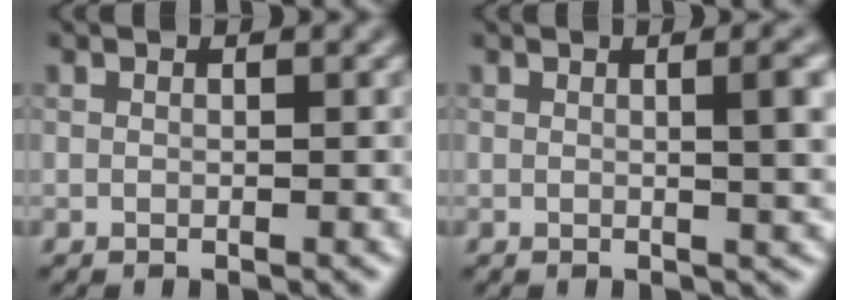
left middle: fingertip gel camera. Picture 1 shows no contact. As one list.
[{"total": 3.9, "force": [0.6, 1.2, 3.7], "torque": [-0.037, 0.010, 0.004]}]